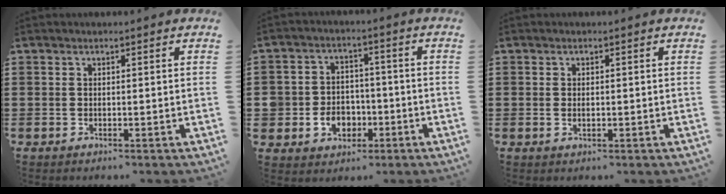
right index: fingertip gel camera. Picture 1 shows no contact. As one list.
[{"total": 5.5, "force": [-1.6, 4.9, 1.7], "torque": [-0.037, 0.011, -0.029]}, {"total": 1.0, "force": [0.1, 0.5, 0.9], "torque": [-0.018, 0.003, 0.000]}]